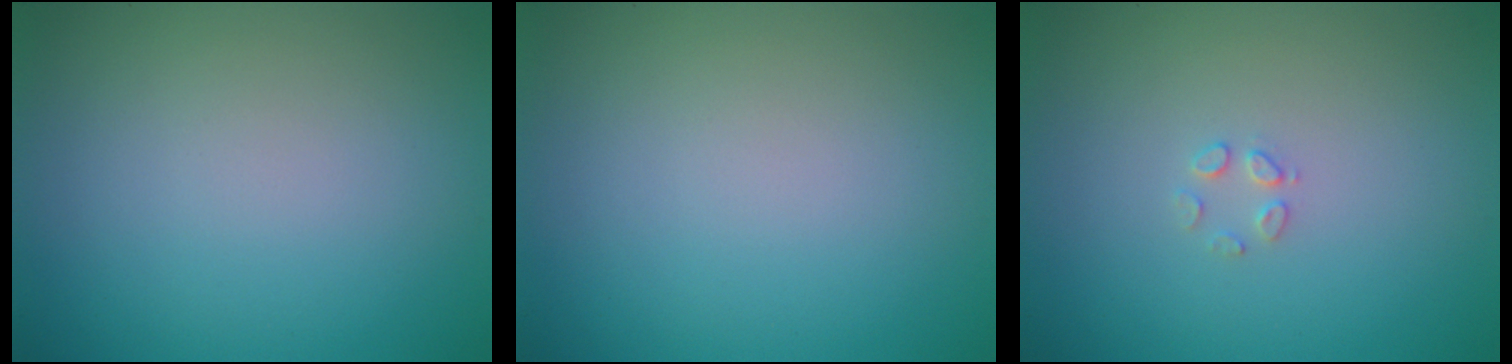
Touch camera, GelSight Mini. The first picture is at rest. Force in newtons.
{"total": 0.0}
{"total": 1.0, "press": 1.0, "slide": 0.1}